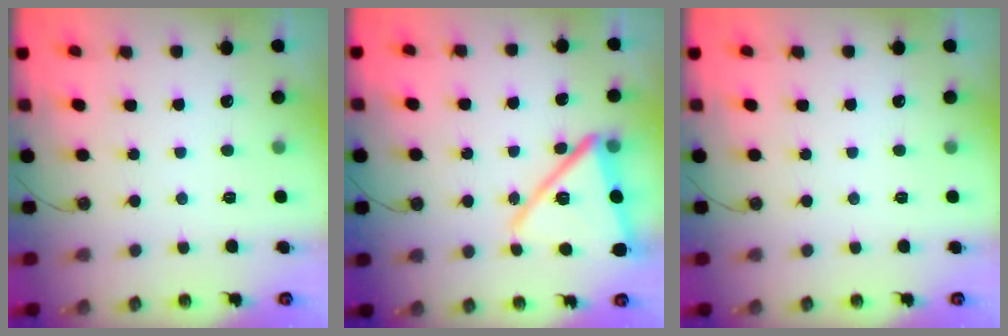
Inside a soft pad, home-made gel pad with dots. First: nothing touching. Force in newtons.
{"total": 16.4, "press": 16.4, "slide": 1.1}
{"total": 0.0}